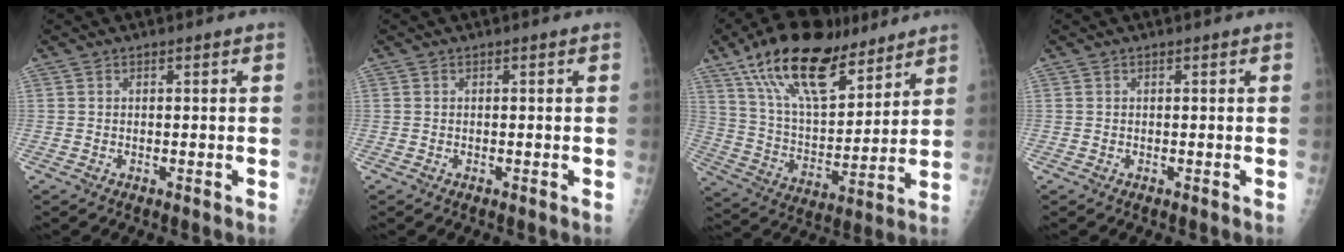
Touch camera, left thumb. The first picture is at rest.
{"total": 0.0}
{"total": 21.8, "force": [14.7, 9.0, 13.3], "torque": [-0.199, -0.048, 0.264]}
{"total": 0.0}